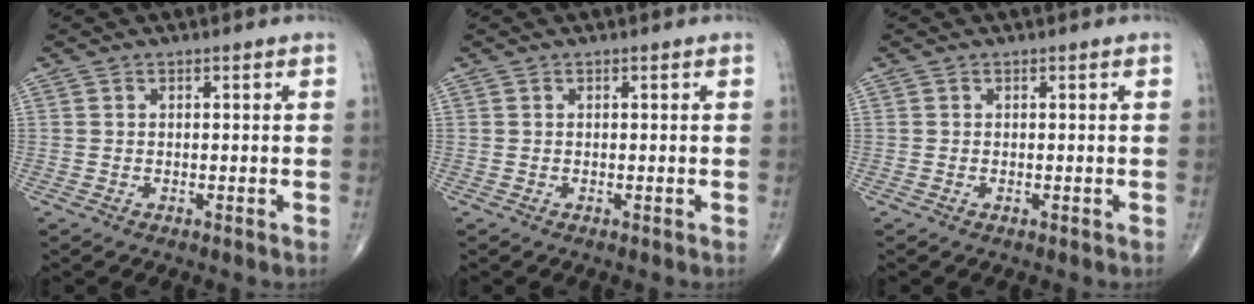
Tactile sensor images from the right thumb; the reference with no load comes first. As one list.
[{"total": 0.0}, {"total": 0.0}]